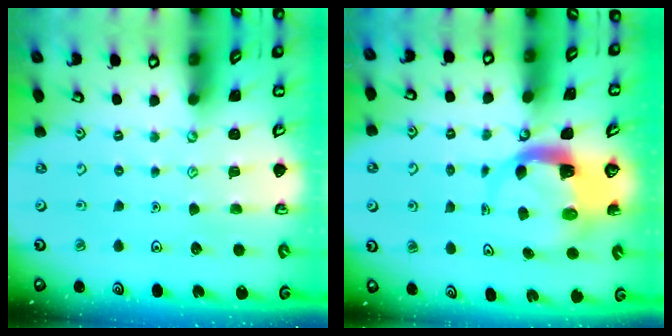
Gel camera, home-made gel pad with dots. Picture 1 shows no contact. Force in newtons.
{"total": 4.5, "press": 4.5, "slide": 0.7}